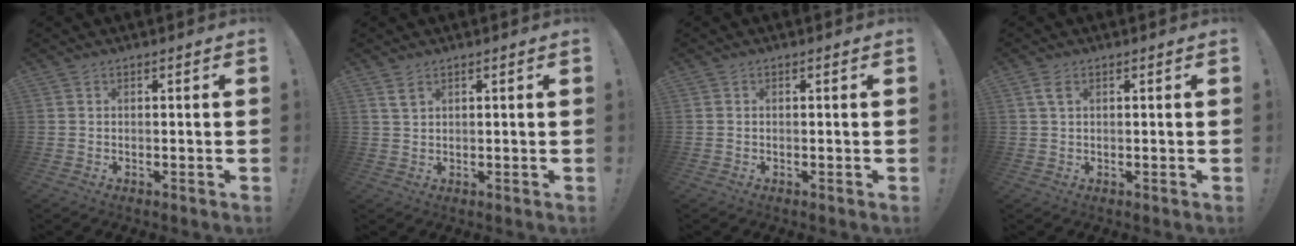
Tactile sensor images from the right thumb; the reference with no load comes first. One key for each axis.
{"total": 2.8, "fx": 1.7, "fy": 1.5, "fz": 1.6, "tx": -0.018, "ty": -0.009, "tz": 0.031}
{"total": 0.0}
{"total": 2.8, "fx": 1.2, "fy": 1.4, "fz": 2.1, "tx": -0.037, "ty": -0.001, "tz": 0.021}